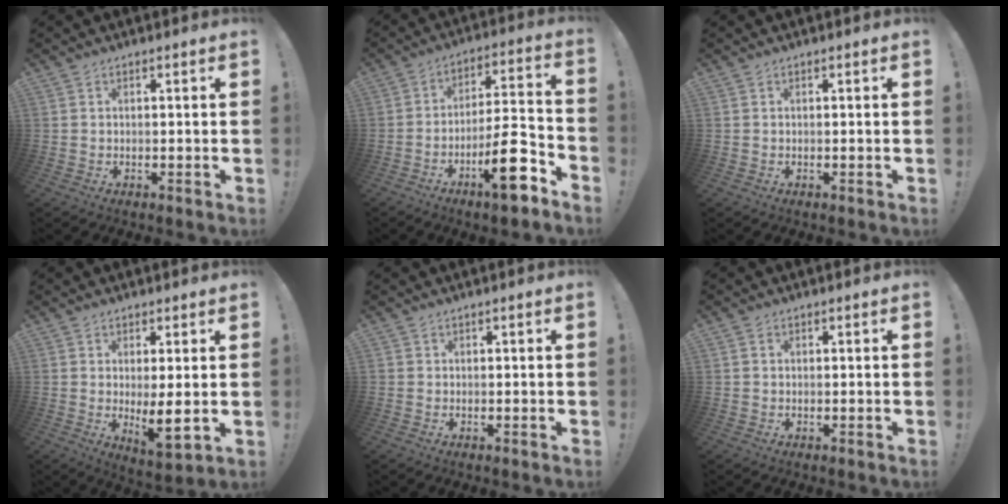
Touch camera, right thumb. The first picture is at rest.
{"total": 15.1, "force": [-8.4, 4.1, 11.8], "torque": [-0.164, 0.055, -0.133]}
{"total": 0.0}
{"total": 7.5, "force": [0.8, 2.3, 7.1], "torque": [-0.088, -0.029, 0.019]}
{"total": 0.6, "force": [0.0, 0.6, 0.0], "torque": [-0.001, 0.002, 0.000]}
{"total": 0.6, "force": [0.1, 0.6, 0.2], "torque": [0.002, 0.000, 0.002]}